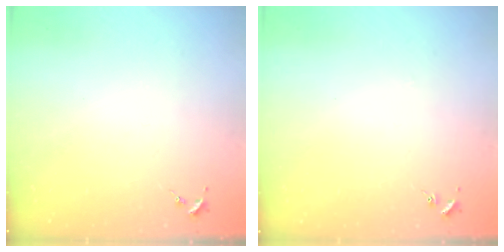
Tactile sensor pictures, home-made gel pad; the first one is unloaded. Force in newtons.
{"total": 1.1, "press": 1.1, "slide": 0.2}